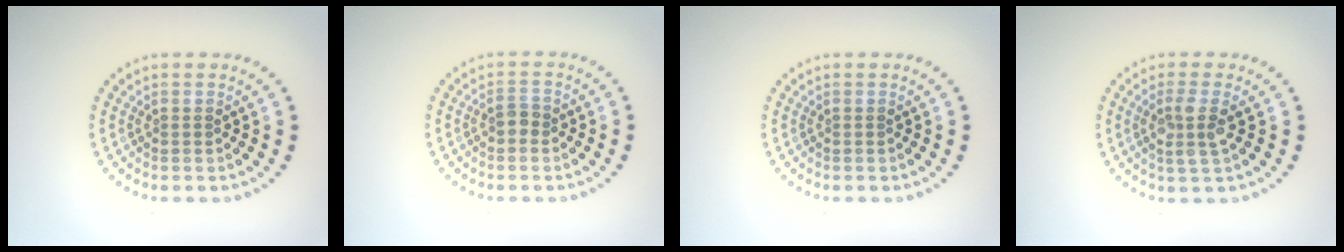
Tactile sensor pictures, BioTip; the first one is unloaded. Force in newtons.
{"total": 1.2, "press": 1.2, "slide": 0.3}
{"total": 0.0}
{"total": 2.6, "press": 2.2, "slide": 1.3}